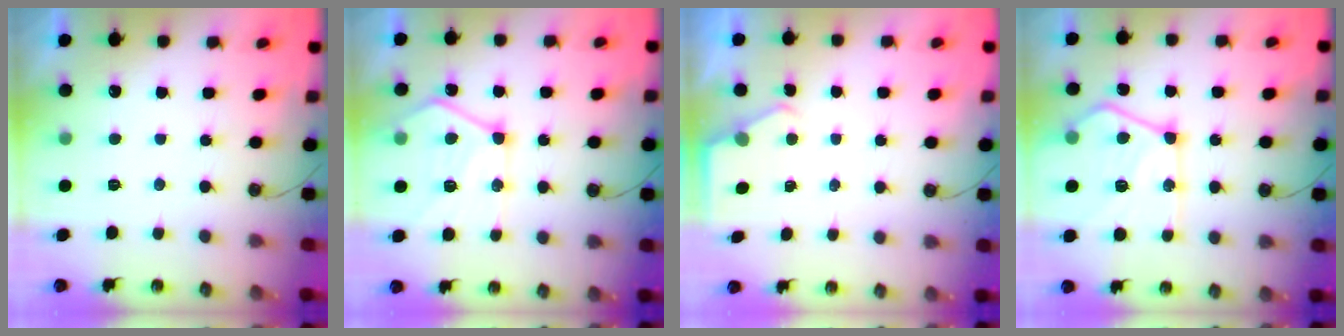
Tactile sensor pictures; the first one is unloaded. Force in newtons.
{"total": 14.8, "press": 14.7, "slide": 1.5}
{"total": 2.3, "press": 2.3, "slide": 0.3}
{"total": 18.3, "press": 18.2, "slide": 2.0}